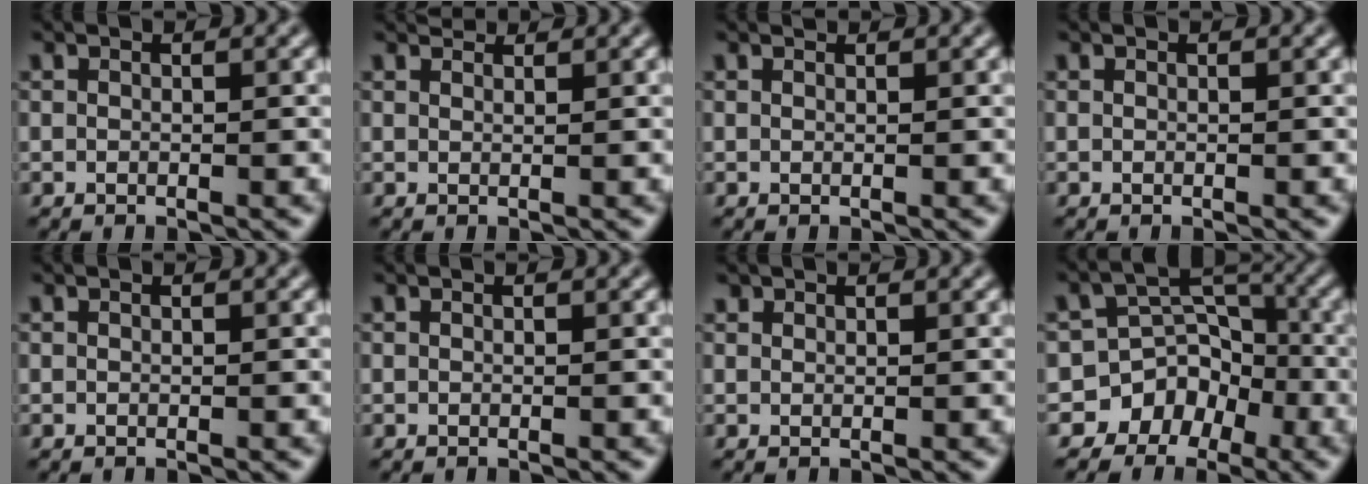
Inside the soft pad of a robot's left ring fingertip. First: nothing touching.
{"total": 1.8, "force": [1.7, 0.4, 0.4], "torque": [-0.018, -0.001, 0.022]}
{"total": 0.5, "force": [0.5, 0.0, 0.0], "torque": [-0.004, -0.003, 0.008]}
{"total": 0.0}
{"total": 0.0}
{"total": 0.0}
{"total": 0.6, "force": [0.6, 0.2, 0.0], "torque": [0.001, 0.000, 0.012]}
{"total": 9.3, "force": [-5.6, 7.4, 1.1], "torque": [0.007, 0.007, -0.101]}